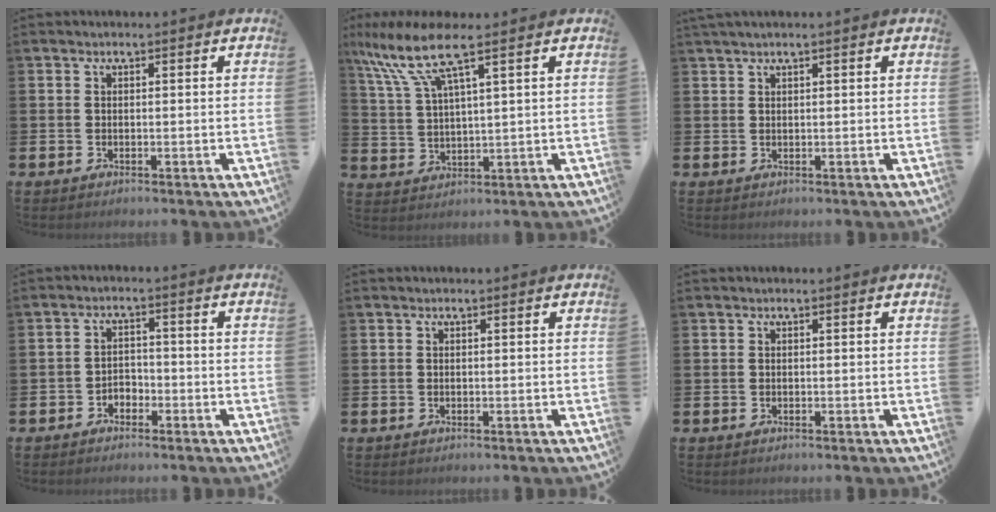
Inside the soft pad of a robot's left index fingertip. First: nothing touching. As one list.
[{"total": 9.1, "force": [6.3, 1.6, 6.4], "torque": [-0.146, -0.013, 0.110]}, {"total": 1.2, "force": [1.0, -0.1, 0.7], "torque": [-0.018, 0.004, 0.020]}, {"total": 2.0, "force": [-1.5, 1.3, 0.4], "torque": [-0.019, 0.007, -0.032]}, {"total": 0.0}, {"total": 0.0}]